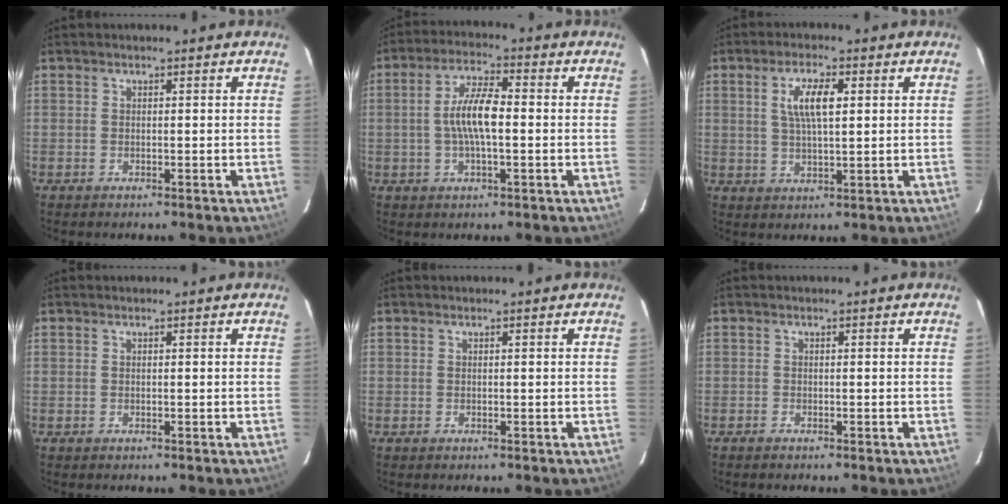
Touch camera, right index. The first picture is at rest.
{"total": 7.9, "force": [-0.5, 2.3, 7.6], "torque": [-0.146, 0.009, -0.010]}
{"total": 6.4, "force": [1.8, 1.9, 5.9], "torque": [-0.109, 0.005, 0.035]}
{"total": 0.0}
{"total": 0.0}
{"total": 0.7, "force": [-0.6, 0.2, 0.1], "torque": [-0.004, 0.000, -0.014]}